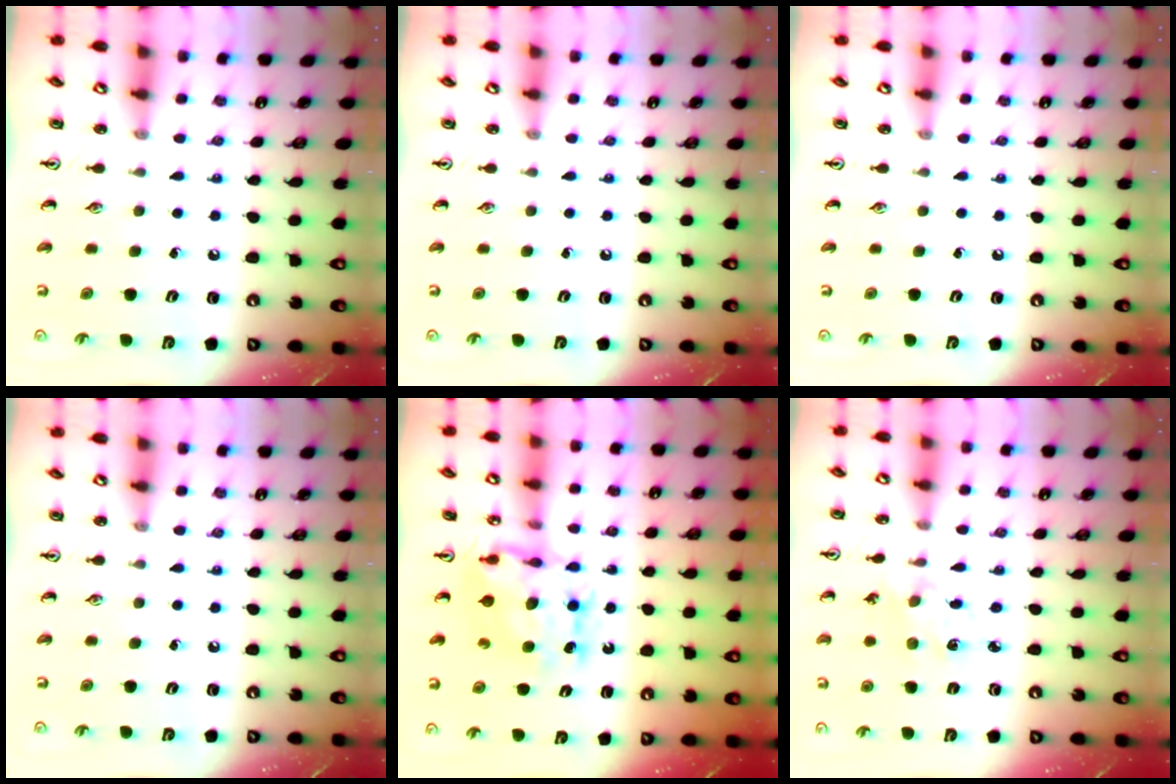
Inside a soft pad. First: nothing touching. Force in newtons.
{"total": 0.0}
{"total": 0.0}
{"total": 0.0}
{"total": 10.0, "press": 10.0, "slide": 0.8}
{"total": 2.5, "press": 2.5, "slide": 0.4}